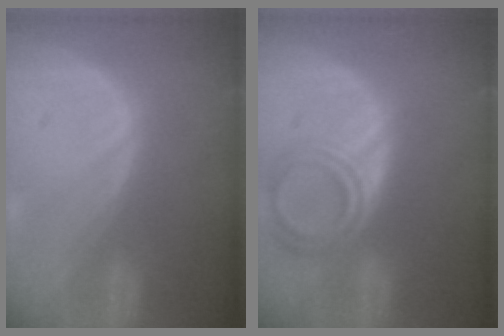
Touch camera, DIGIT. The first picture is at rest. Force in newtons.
{"total": 6.6, "press": 6.0, "slide": 2.8}